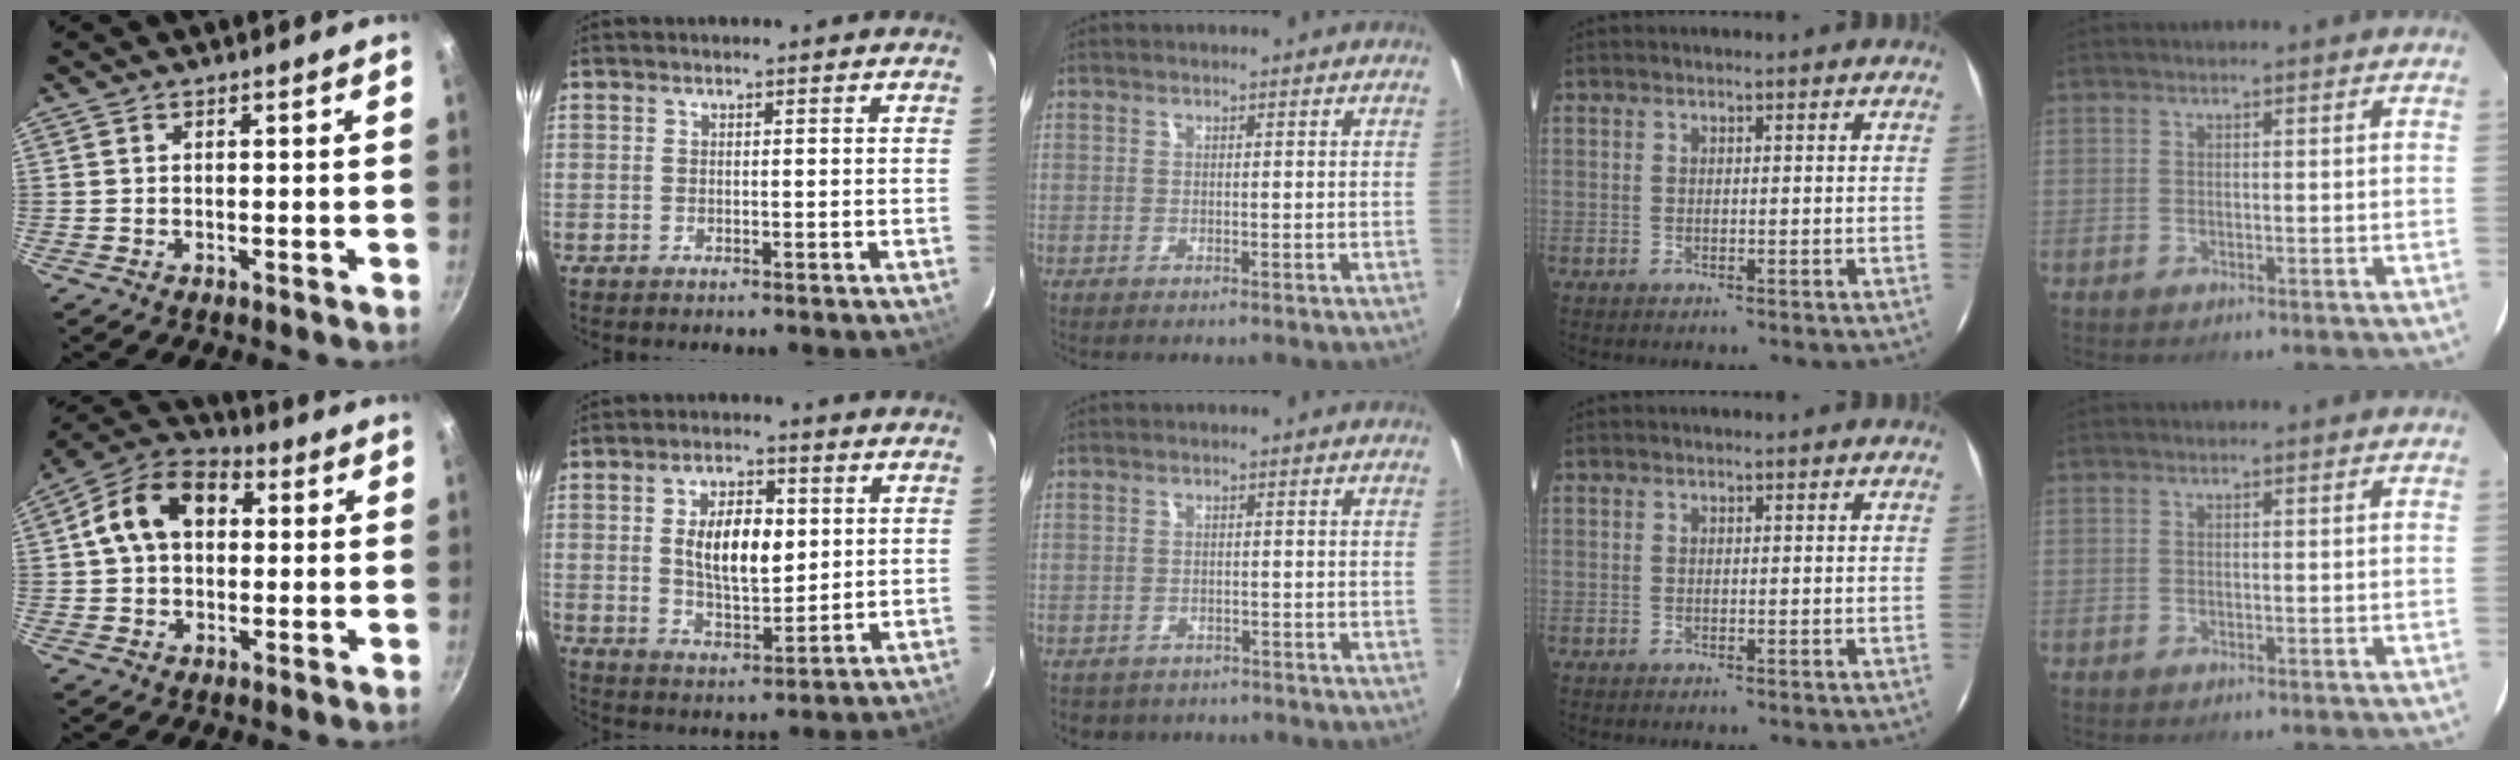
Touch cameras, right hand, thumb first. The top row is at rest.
{"thumb": {"total": 13.1, "force": [2.3, 9.4, 8.8], "torque": [-0.124, 0.031, 0.019]}, "index": {"total": 10.6, "force": [1.8, 5.3, 9.0], "torque": [-0.160, 0.009, 0.039]}, "middle": {"total": 4.0, "force": [-2.9, 2.6, 0.9], "torque": [-0.028, -0.014, -0.040]}}